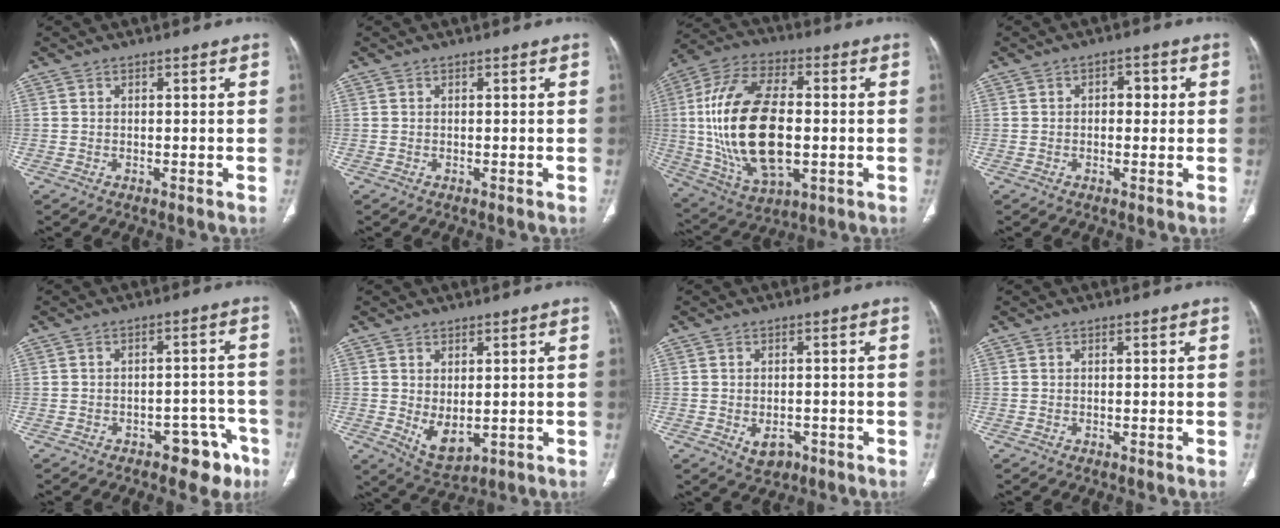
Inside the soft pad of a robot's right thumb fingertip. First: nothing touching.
{"total": 0.0}
{"total": 23.2, "force": [-0.6, 12.1, 19.8], "torque": [-0.393, 0.005, 0.000]}
{"total": 3.3, "force": [0.4, 2.1, 2.5], "torque": [-0.020, 0.007, 0.002]}
{"total": 7.5, "force": [-4.6, 4.3, 4.1], "torque": [-0.019, 0.043, -0.054]}
{"total": 6.0, "force": [-0.3, 3.4, 4.9], "torque": [-0.075, -0.012, 0.016]}
{"total": 3.9, "force": [-1.5, 2.7, 2.4], "torque": [-0.029, 0.005, -0.013]}
{"total": 0.0}